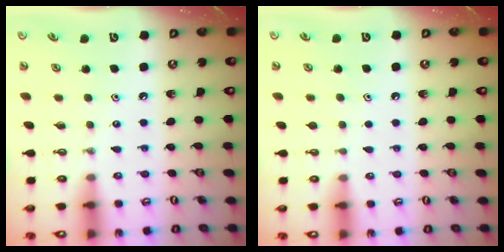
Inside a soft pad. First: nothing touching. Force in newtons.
{"total": 1.2, "press": 0.5, "slide": 1.0}